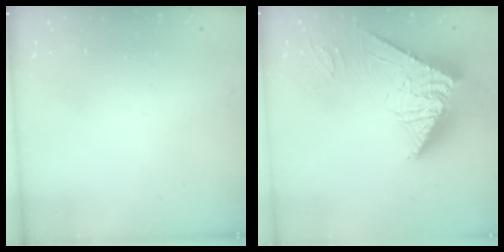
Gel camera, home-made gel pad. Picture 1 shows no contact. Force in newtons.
{"total": 13.1, "press": 13.1, "slide": 1.2}